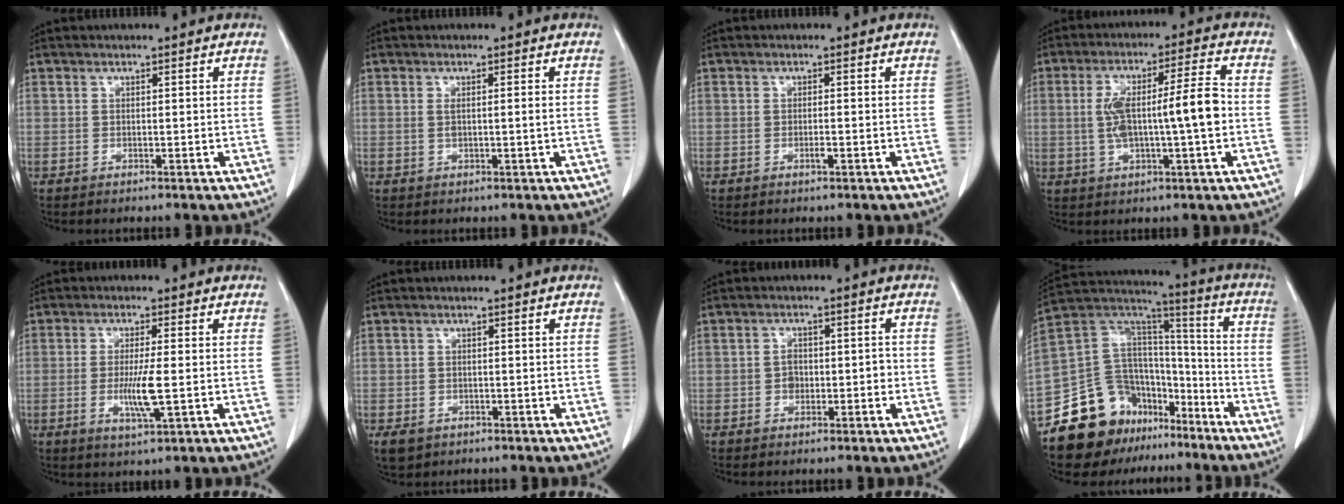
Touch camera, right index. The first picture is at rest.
{"total": 1.7, "force": [0.0, 0.1, 1.7], "torque": [-0.033, -0.001, 0.002]}
{"total": 1.1, "force": [-0.5, 0.1, 1.0], "torque": [-0.021, -0.001, -0.008]}
{"total": 10.9, "force": [-0.6, 1.3, 10.8], "torque": [-0.194, 0.022, -0.010]}
{"total": 5.8, "force": [-1.1, 0.2, 5.7], "torque": [-0.111, -0.014, -0.018]}
{"total": 3.5, "force": [-1.8, 2.8, 1.2], "torque": [-0.022, -0.003, -0.021]}
{"total": 2.8, "force": [-0.7, 1.9, 2.0], "torque": [-0.027, 0.013, -0.011]}
{"total": 18.9, "force": [-13.2, 11.5, 7.2], "torque": [-0.121, 0.092, -0.219]}